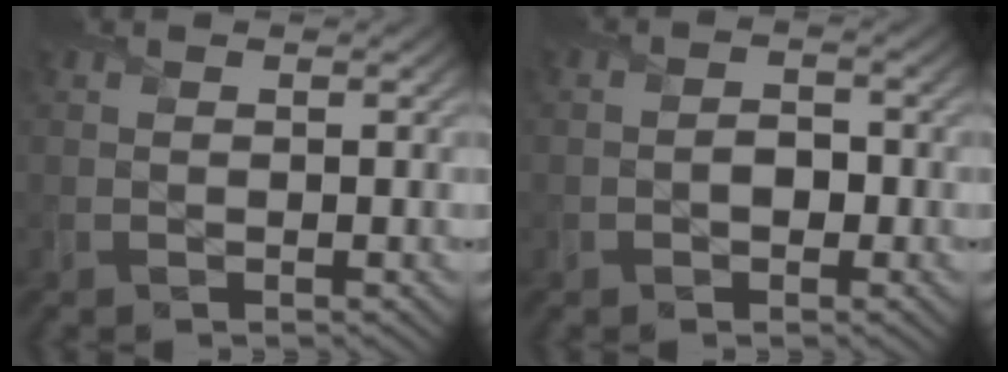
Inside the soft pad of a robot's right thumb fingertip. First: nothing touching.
{"total": 2.0, "force": [-0.7, 1.5, 1.1], "torque": [-0.012, 0.000, -0.021]}